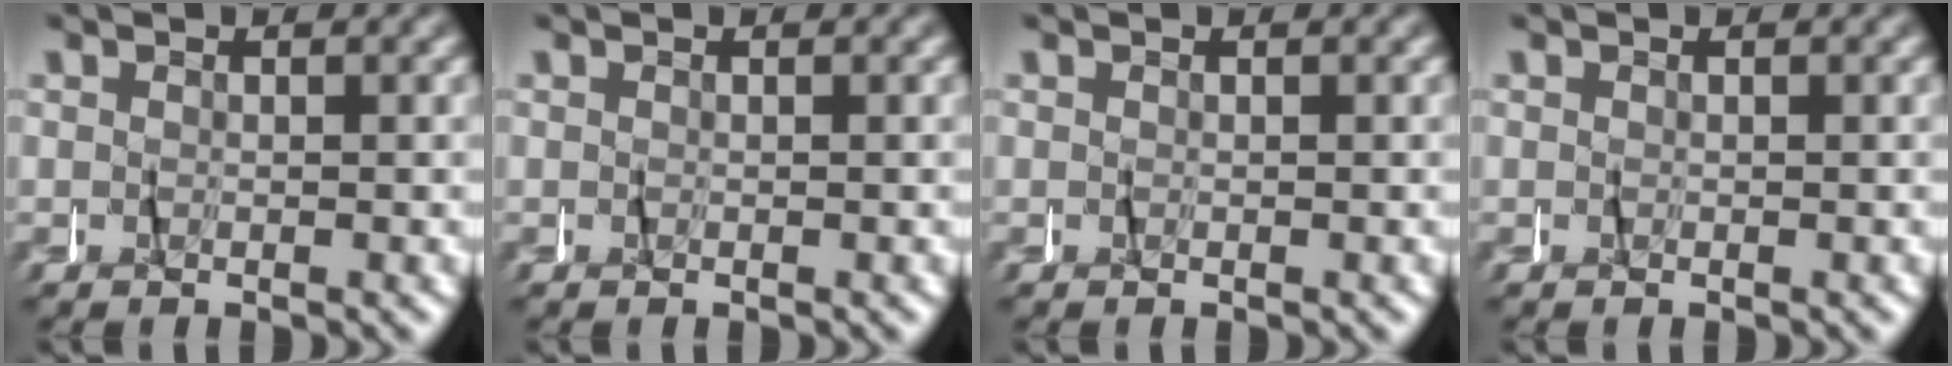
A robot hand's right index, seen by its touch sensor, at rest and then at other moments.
{"total": 0.0}
{"total": 0.0}
{"total": 0.0}